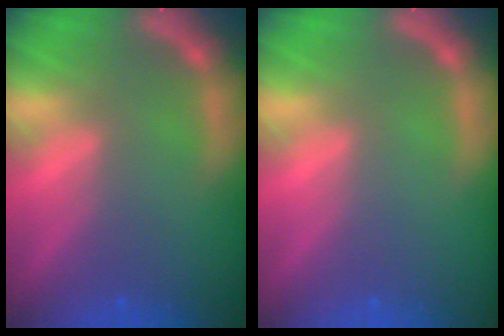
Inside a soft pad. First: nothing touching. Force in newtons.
{"total": 0.0}